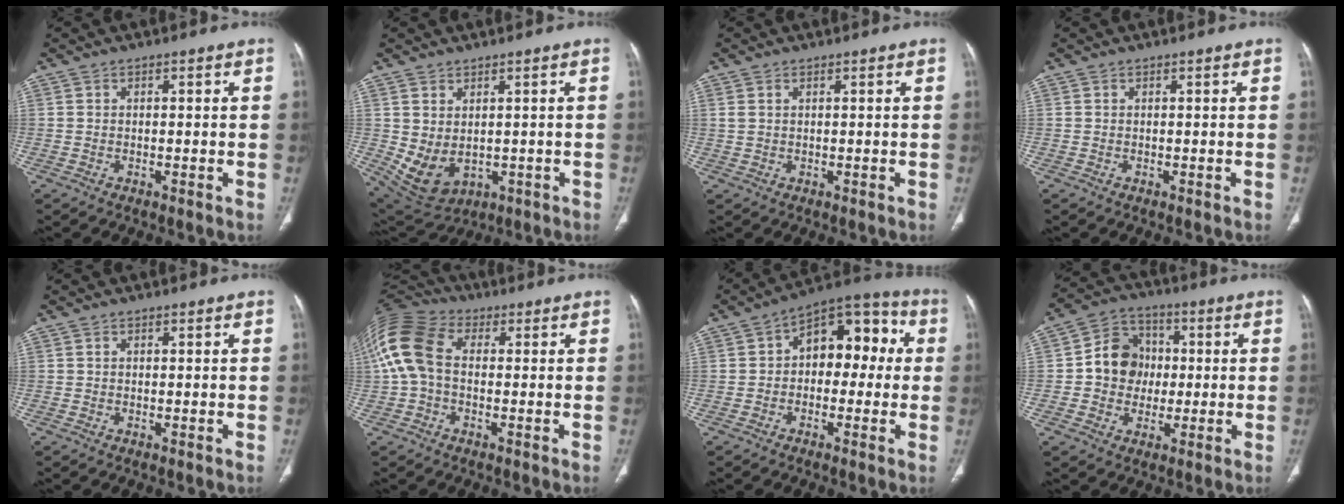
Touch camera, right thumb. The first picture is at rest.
{"total": 8.5, "force": [-0.4, 5.8, 6.2], "torque": [-0.105, -0.003, 0.025]}
{"total": 1.5, "force": [0.7, 0.9, 1.0], "torque": [-0.025, 0.008, 0.022]}
{"total": 0.0}
{"total": 0.0}
{"total": 14.1, "force": [0.9, 9.4, 10.5], "torque": [-0.237, 0.034, 0.008]}
{"total": 13.1, "force": [1.3, 8.2, 10.1], "torque": [-0.088, 0.044, 0.003]}
{"total": 10.3, "force": [0.0, 9.2, 4.8], "torque": [-0.040, 0.019, -0.010]}